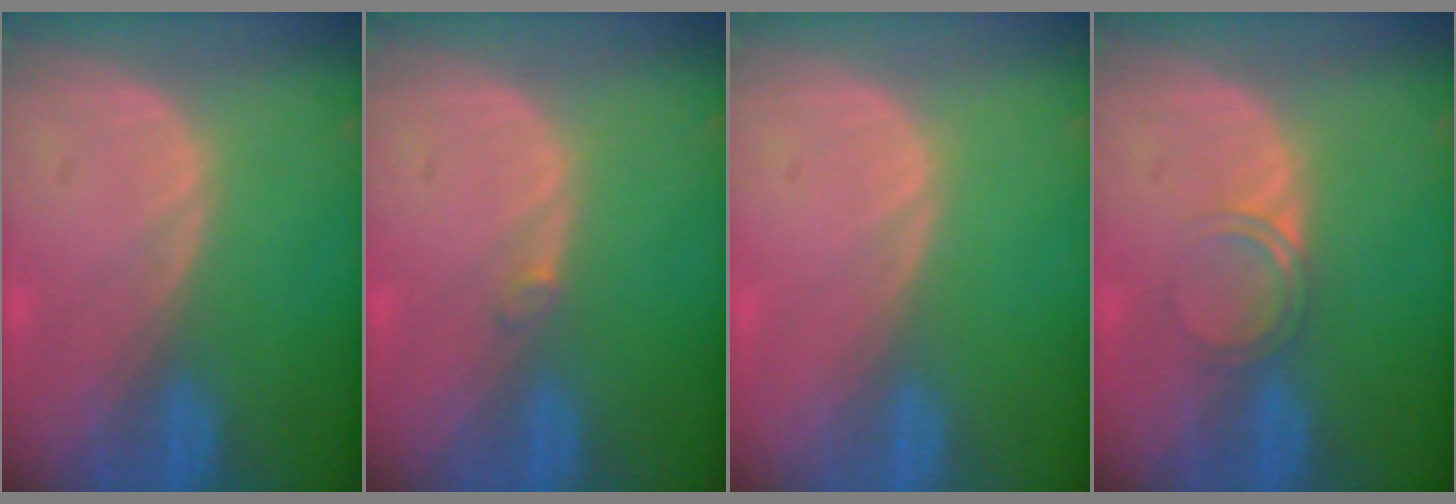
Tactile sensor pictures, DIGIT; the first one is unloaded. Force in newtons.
{"total": 0.7, "press": 0.7, "slide": 0.2}
{"total": 0.0}
{"total": 2.4, "press": 2.4, "slide": 0.2}